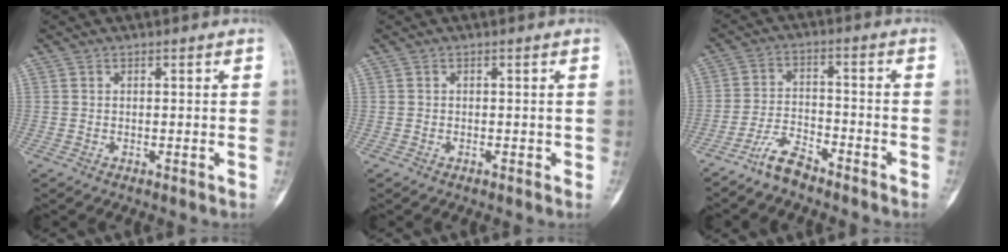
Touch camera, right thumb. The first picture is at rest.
{"total": 0.0}
{"total": 6.0, "force": [-5.1, 1.6, 2.6], "torque": [-0.054, 0.032, -0.103]}